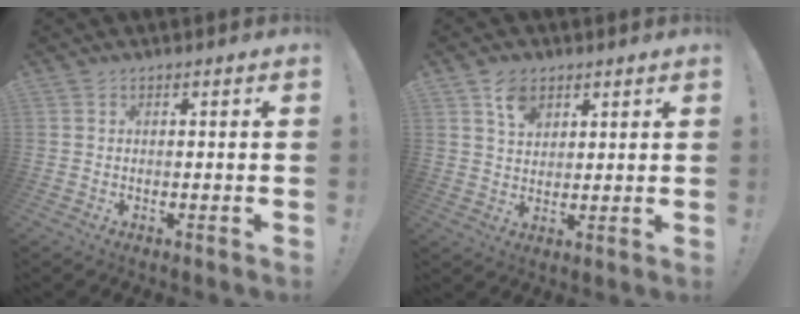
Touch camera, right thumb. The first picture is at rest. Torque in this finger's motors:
{"motor_torque": [0.54, 0.40, -0.08, 0.08, 0.00]}